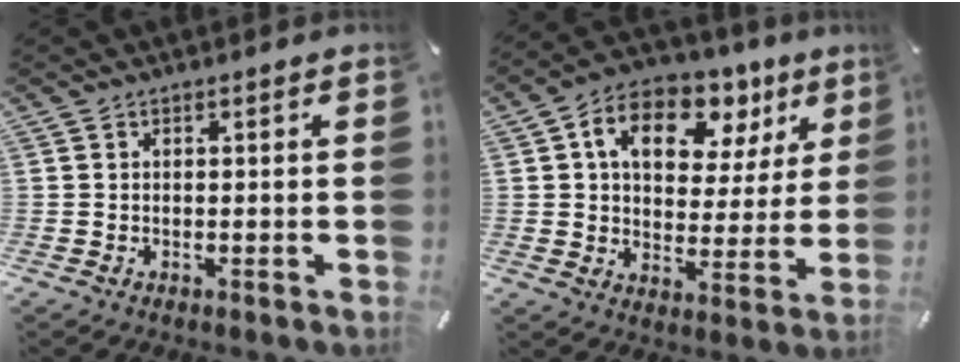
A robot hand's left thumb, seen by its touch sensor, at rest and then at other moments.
{"total": 13.7, "force": [6.4, 9.5, 7.5], "torque": [-0.106, -0.031, 0.111]}